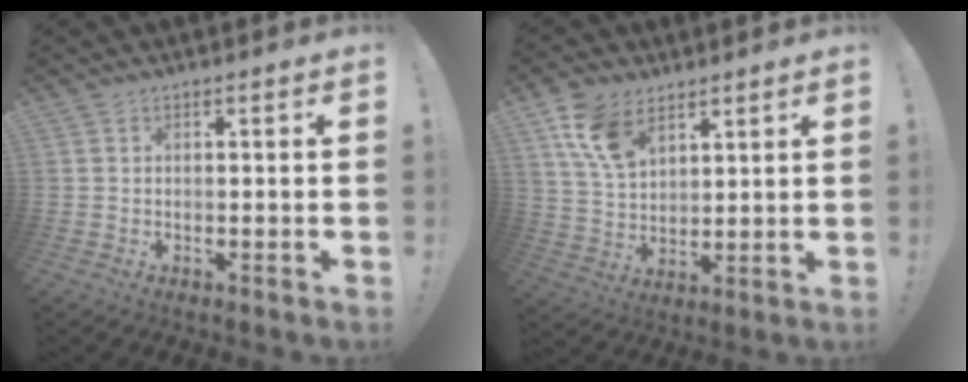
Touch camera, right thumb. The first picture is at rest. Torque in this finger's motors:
{"motor_torque": [-0.03, 0.04, 0.00, 0.49, 0.13]}